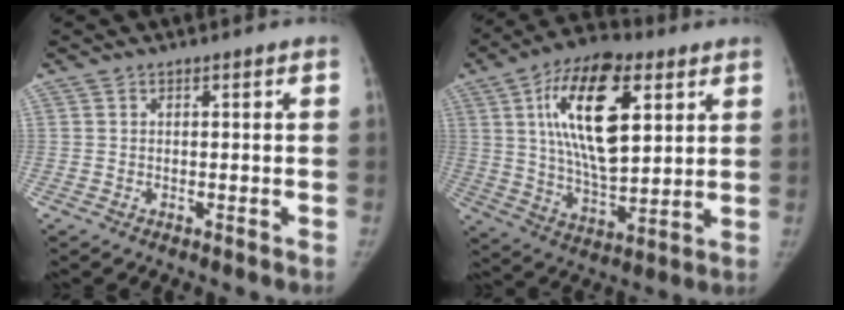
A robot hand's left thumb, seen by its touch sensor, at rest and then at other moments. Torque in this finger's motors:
{"motor_torque": [1.25, 1.26, 1.93, -0.85, 0.27]}